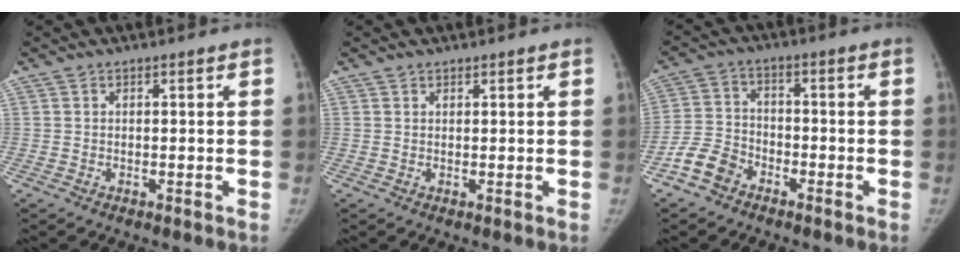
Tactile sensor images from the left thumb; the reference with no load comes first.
{"total": 0.7, "force": [0.6, 0.4, 0.0], "torque": [0.008, -0.008, 0.008]}
{"total": 6.5, "force": [-4.4, 4.3, 2.2], "torque": [-0.035, 0.019, -0.094]}